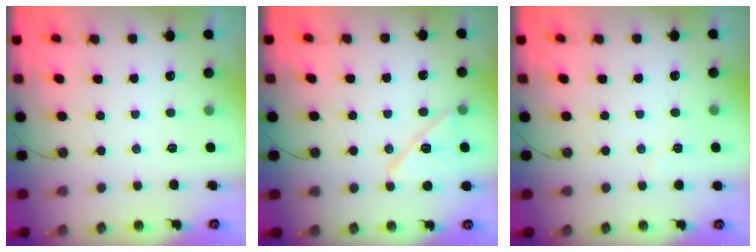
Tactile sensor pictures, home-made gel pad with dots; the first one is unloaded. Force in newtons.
{"total": 11.9, "press": 11.9, "slide": 0.6}
{"total": 4.7, "press": 3.8, "slide": 2.8}